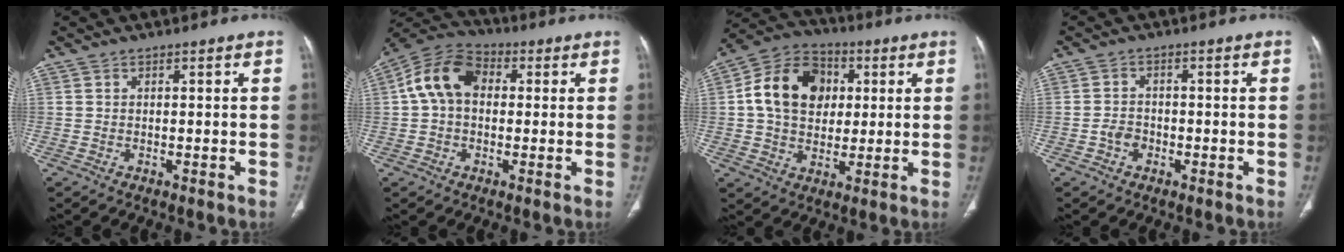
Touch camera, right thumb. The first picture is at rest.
{"total": 11.1, "force": [1.3, 7.9, 7.6], "torque": [-0.135, 0.031, 0.011]}
{"total": 15.2, "force": [2.6, 11.7, 9.5], "torque": [-0.140, 0.014, 0.037]}
{"total": 2.8, "force": [-1.1, 2.2, 1.4], "torque": [-0.014, 0.013, -0.022]}